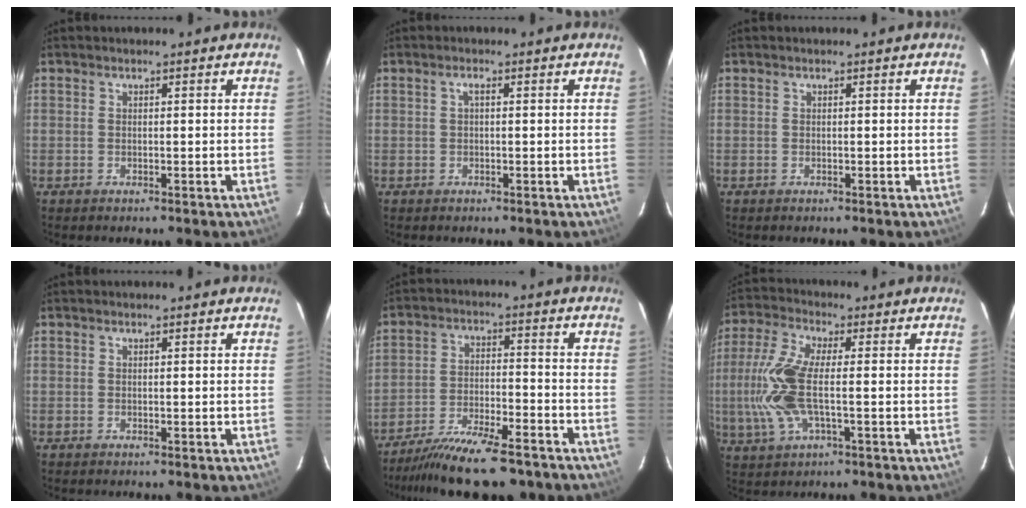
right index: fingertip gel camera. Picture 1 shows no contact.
{"total": 1.0, "force": [0.1, 0.2, 0.9], "torque": [-0.017, 0.006, 0.000]}
{"total": 0.0}
{"total": 0.0}
{"total": 15.9, "force": [-13.4, 3.5, 7.7], "torque": [-0.157, -0.021, -0.214]}
{"total": 11.6, "force": [-1.4, 3.8, 10.9], "torque": [-0.244, 0.002, -0.030]}